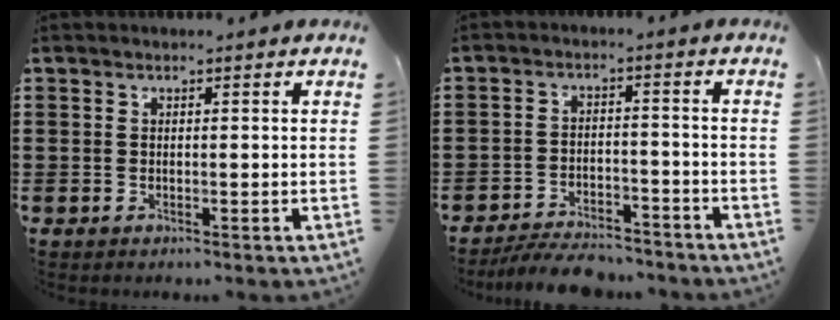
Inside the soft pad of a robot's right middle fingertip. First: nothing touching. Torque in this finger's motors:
{"motor_torque": [1.49, -0.65, 0.11, 0.09]}